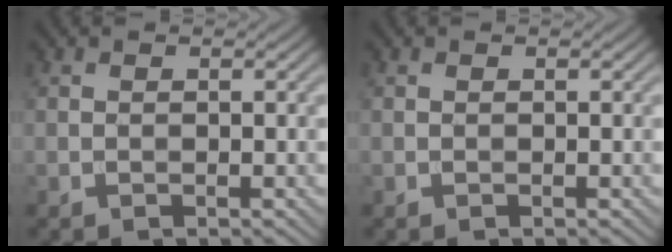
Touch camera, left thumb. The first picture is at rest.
{"total": 0.0}